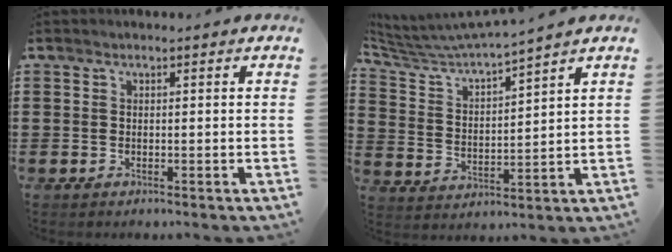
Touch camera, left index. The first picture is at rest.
{"total": 5.4, "force": [5.1, -0.1, 1.8], "torque": [-0.062, -0.035, 0.081]}